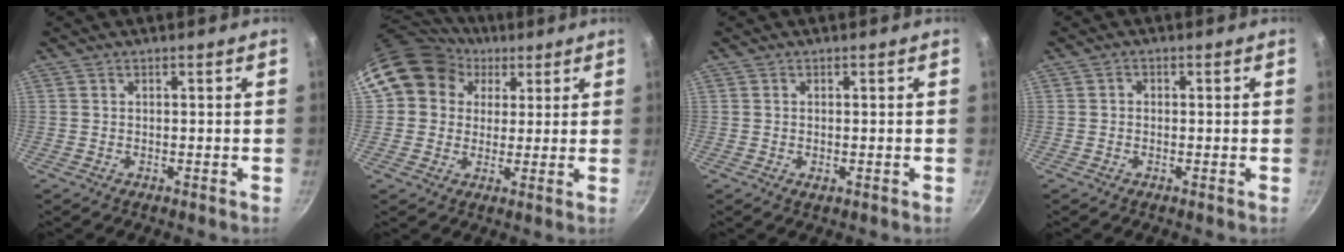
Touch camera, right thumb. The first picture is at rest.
{"total": 12.9, "force": [5.4, 10.7, 4.6], "torque": [-0.057, 0.005, 0.084]}
{"total": 1.1, "force": [-0.2, 0.5, 1.0], "torque": [-0.017, -0.002, -0.003]}
{"total": 1.0, "force": [-0.2, 0.8, 0.4], "torque": [-0.006, 0.005, -0.003]}